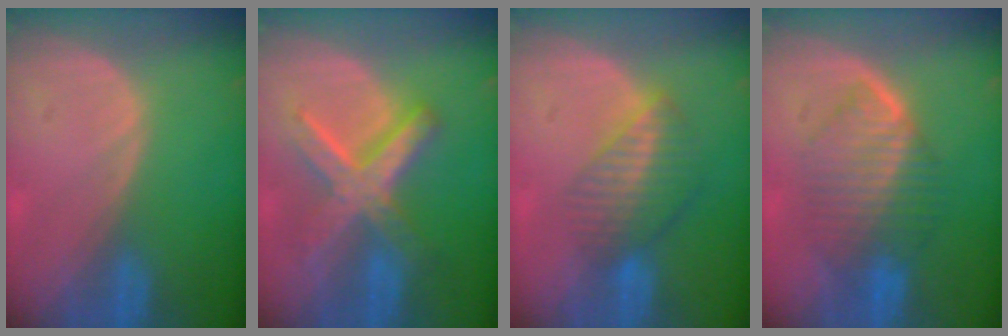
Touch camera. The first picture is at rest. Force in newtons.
{"total": 8.6, "press": 8.6, "slide": 0.7}
{"total": 6.8, "press": 5.9, "slide": 3.4}
{"total": 7.3, "press": 7.3, "slide": 0.2}